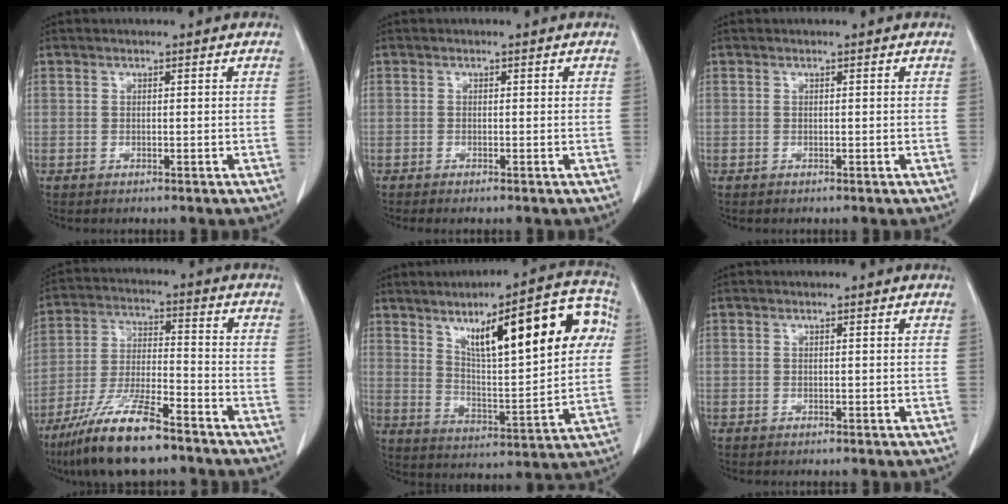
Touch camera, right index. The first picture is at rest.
{"total": 0.8, "force": [-0.5, 0.0, 0.6], "torque": [-0.011, -0.002, -0.010]}
{"total": 0.0}
{"total": 13.5, "force": [-9.7, 2.3, 9.0], "torque": [-0.178, -0.023, -0.177]}
{"total": 20.1, "force": [7.2, 4.2, 18.3], "torque": [-0.256, 0.029, 0.108]}
{"total": 0.0}